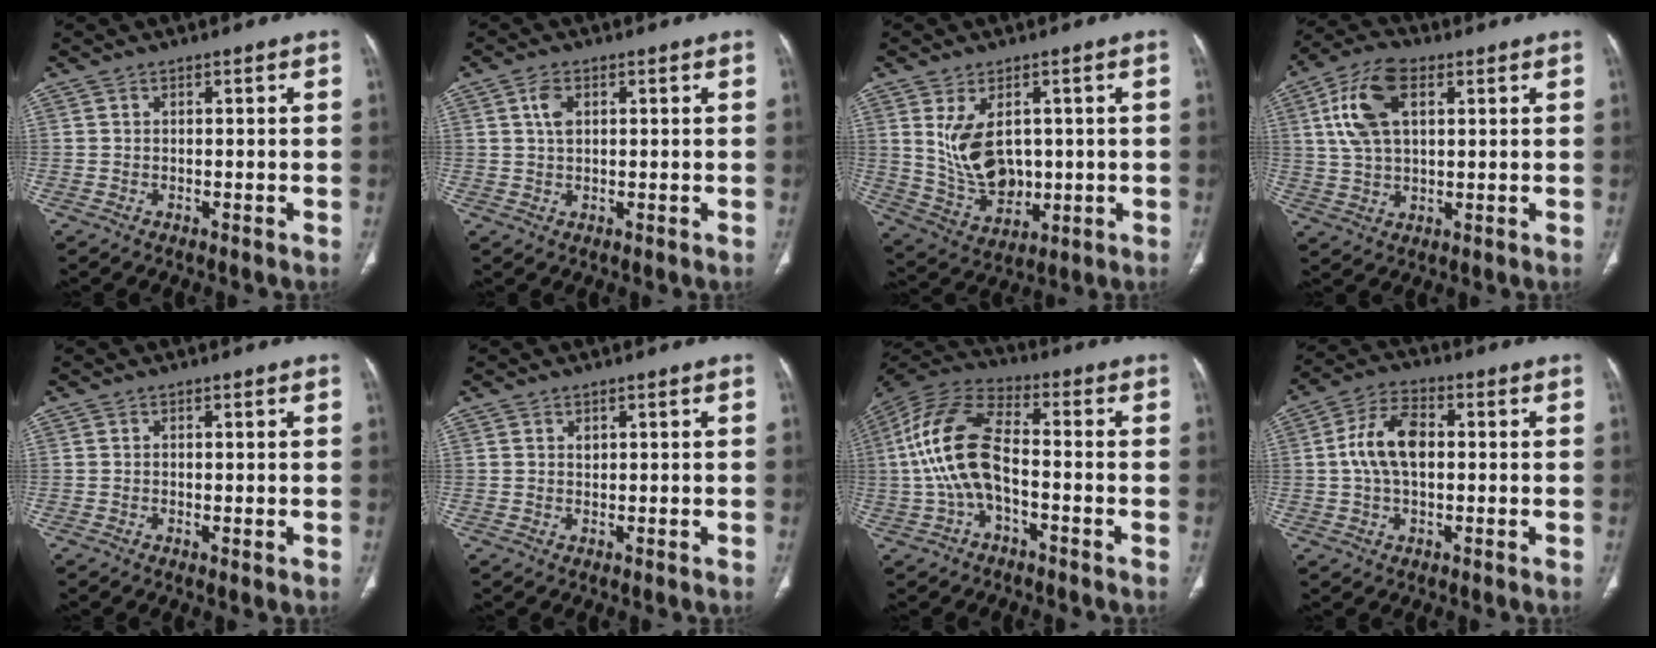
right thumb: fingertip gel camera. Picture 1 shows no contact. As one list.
[{"total": 3.4, "force": [1.1, 2.0, 2.5], "torque": [-0.047, 0.003, 0.024]}, {"total": 11.1, "force": [2.0, 7.2, 8.2], "torque": [-0.130, -0.017, 0.062]}, {"total": 12.2, "force": [3.9, 6.6, 9.5], "torque": [-0.191, 0.009, 0.076]}, {"total": 0.8, "force": [-0.1, 0.1, 0.8], "torque": [-0.014, -0.004, -0.001]}, {"total": 0.7, "force": [0.4, 0.5, 0.3], "torque": [-0.002, -0.002, 0.008]}, {"total": 14.5, "force": [-2.0, 7.3, 12.4], "torque": [-0.262, 0.038, -0.042]}, {"total": 9.3, "force": [0.6, 5.4, 7.6], "torque": [-0.147, 0.019, 0.006]}]